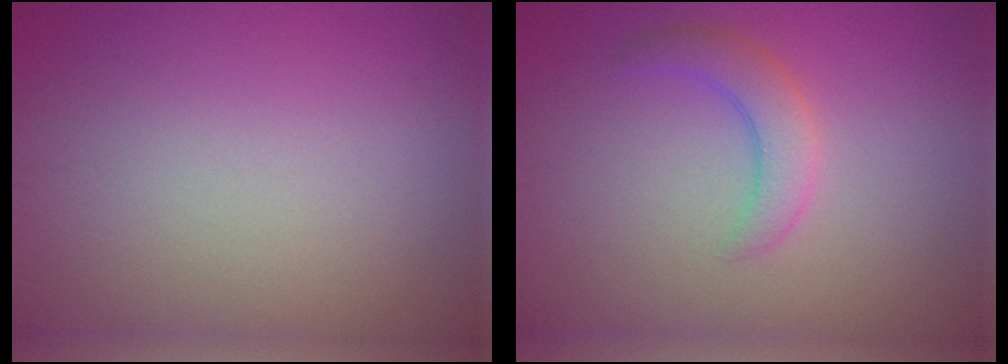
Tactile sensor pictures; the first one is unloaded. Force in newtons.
{"total": 2.9, "press": 2.9, "slide": 0.2}